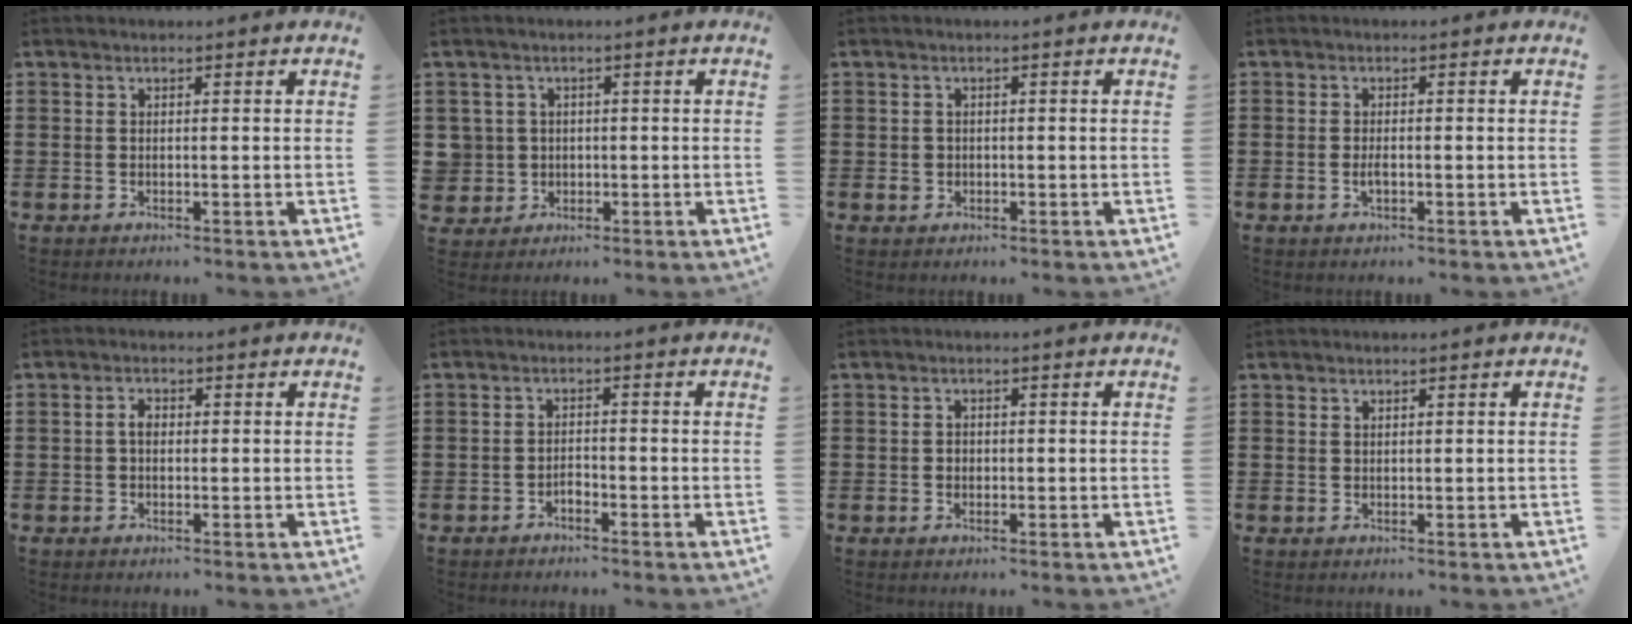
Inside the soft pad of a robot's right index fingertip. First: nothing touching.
{"total": 3.5, "force": [-0.1, 3.5, 0.3], "torque": [-0.032, 0.009, -0.007]}
{"total": 1.4, "force": [-0.3, 1.3, 0.3], "torque": [-0.008, 0.006, -0.008]}
{"total": 1.6, "force": [-0.4, 0.5, 1.4], "torque": [-0.027, -0.002, -0.006]}
{"total": 2.0, "force": [0.0, 1.2, 1.5], "torque": [-0.038, 0.004, -0.004]}
{"total": 1.4, "force": [-1.1, 0.7, 0.6], "torque": [-0.016, 0.000, -0.022]}
{"total": 1.0, "force": [-0.1, 0.9, 0.5], "torque": [-0.012, 0.004, -0.003]}
{"total": 0.6, "force": [0.5, 0.4, 0.1], "torque": [-0.003, 0.002, 0.010]}